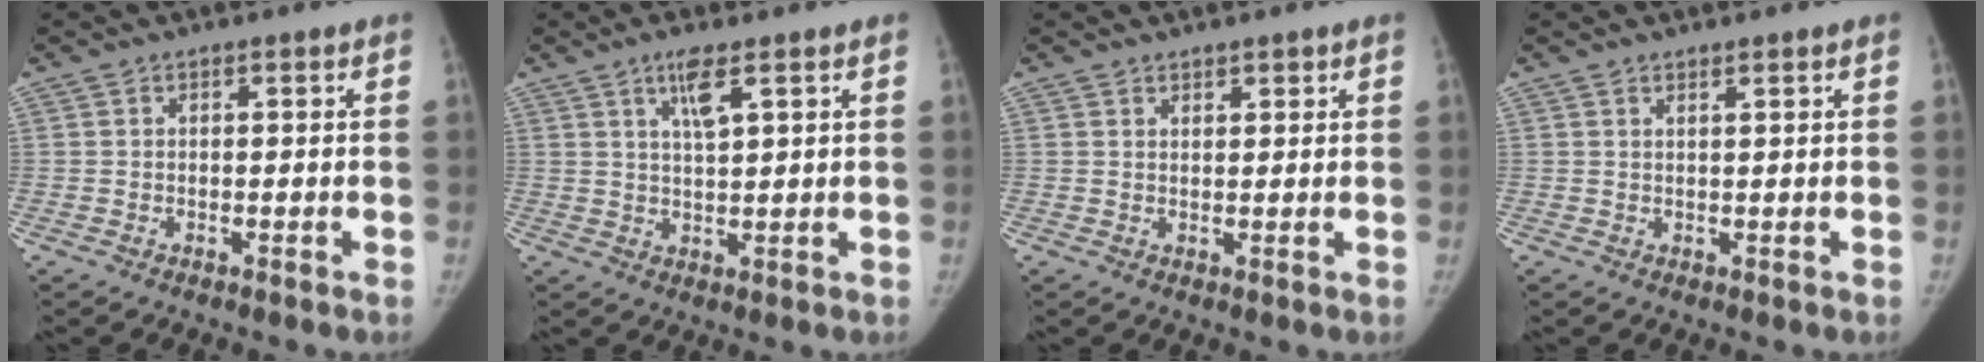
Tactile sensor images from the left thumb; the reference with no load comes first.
{"total": 4.6, "force": [2.4, 1.1, 3.8], "torque": [-0.070, -0.011, 0.048]}
{"total": 1.5, "force": [1.1, 0.8, 0.6], "torque": [0.001, -0.007, 0.016]}
{"total": 1.0, "force": [0.7, 0.0, 0.6], "torque": [-0.009, -0.005, 0.014]}